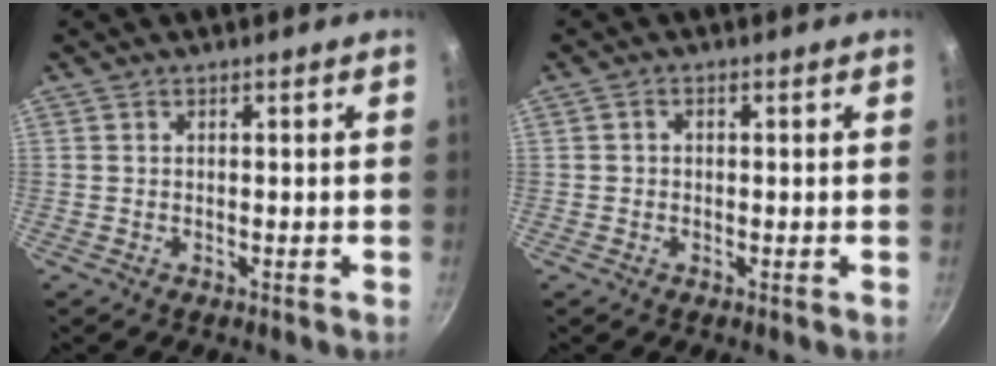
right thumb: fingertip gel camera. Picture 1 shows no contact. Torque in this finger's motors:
{"motor_torque": [0.18, -0.18, -0.43, 0.09, -0.02]}